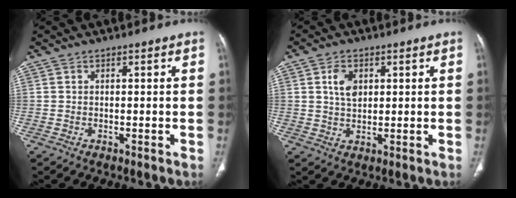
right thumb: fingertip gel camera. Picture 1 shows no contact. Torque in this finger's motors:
{"motor_torque": [-0.12, 1.24, 0.30, 0.56, 0.02]}